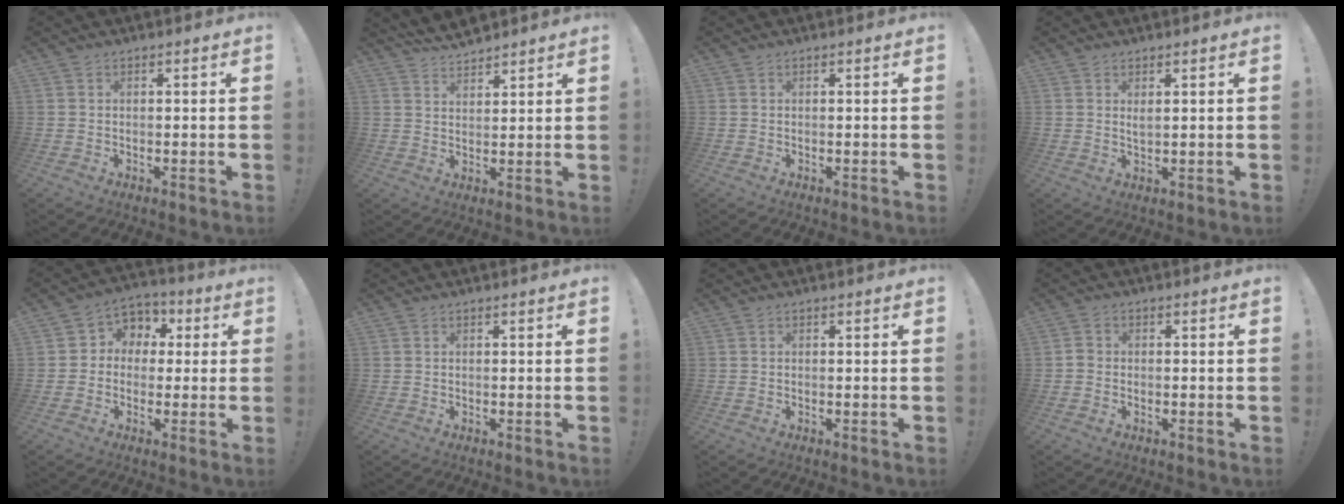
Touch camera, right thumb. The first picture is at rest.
{"total": 6.0, "force": [5.5, 1.9, 1.5], "torque": [-0.031, -0.033, 0.105]}
{"total": 0.0}
{"total": 2.0, "force": [1.3, 0.5, 1.4], "torque": [-0.014, -0.007, 0.020]}
{"total": 6.7, "force": [-0.6, 6.3, 1.9], "torque": [-0.027, 0.011, -0.005]}
{"total": 0.0}
{"total": 0.0}
{"total": 1.4, "force": [-0.6, 1.0, 0.8], "torque": [-0.013, 0.005, -0.010]}